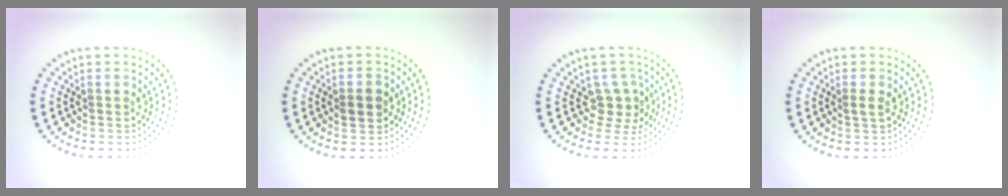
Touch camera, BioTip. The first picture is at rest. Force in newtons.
{"total": 1.9, "press": 1.9, "slide": 0.1}
{"total": 2.2, "press": 1.7, "slide": 1.4}
{"total": 1.0, "press": 1.0, "slide": 0.0}